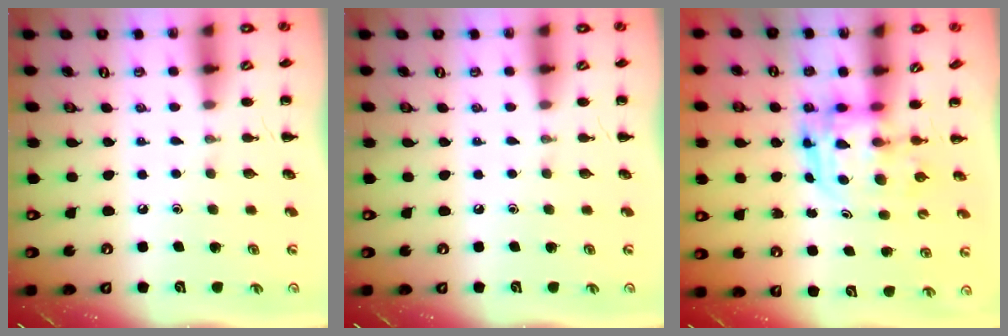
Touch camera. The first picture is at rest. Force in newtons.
{"total": 0.0}
{"total": 4.6, "press": 4.4, "slide": 1.1}